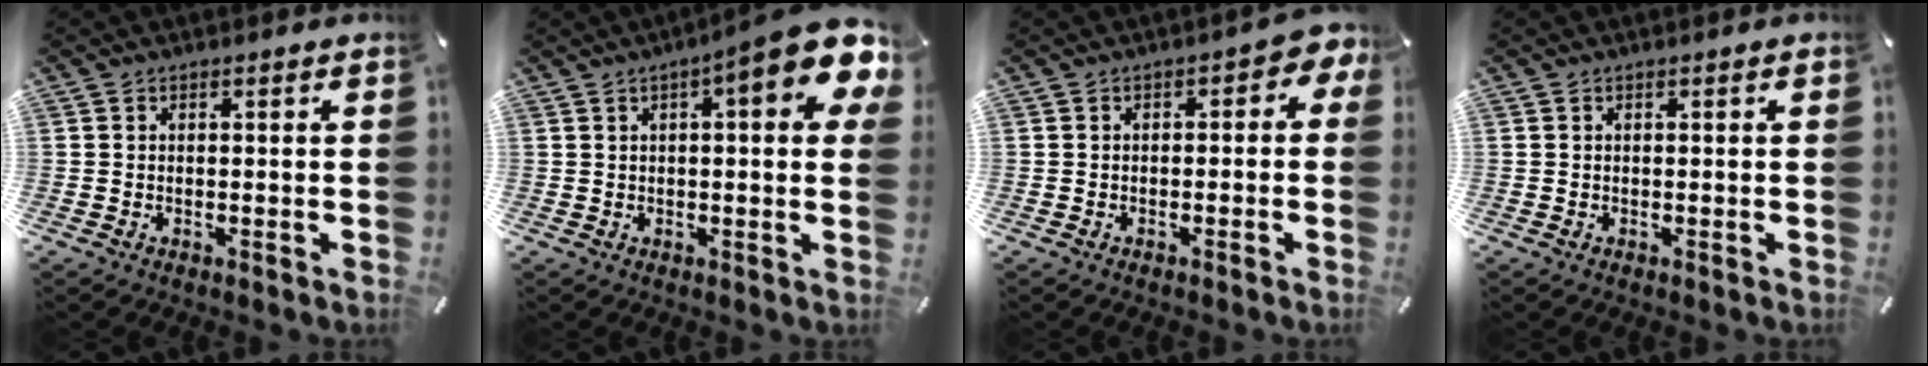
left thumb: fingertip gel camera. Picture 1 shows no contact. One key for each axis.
{"total": 13.5, "fx": 6.0, "fy": 3.0, "fz": 11.7, "tx": -0.157, "ty": -0.034, "tz": 0.091}
{"total": 2.9, "fx": -0.9, "fy": 1.8, "fz": 2.1, "tx": -0.033, "ty": 0.011, "tz": -0.020}
{"total": 0.0}